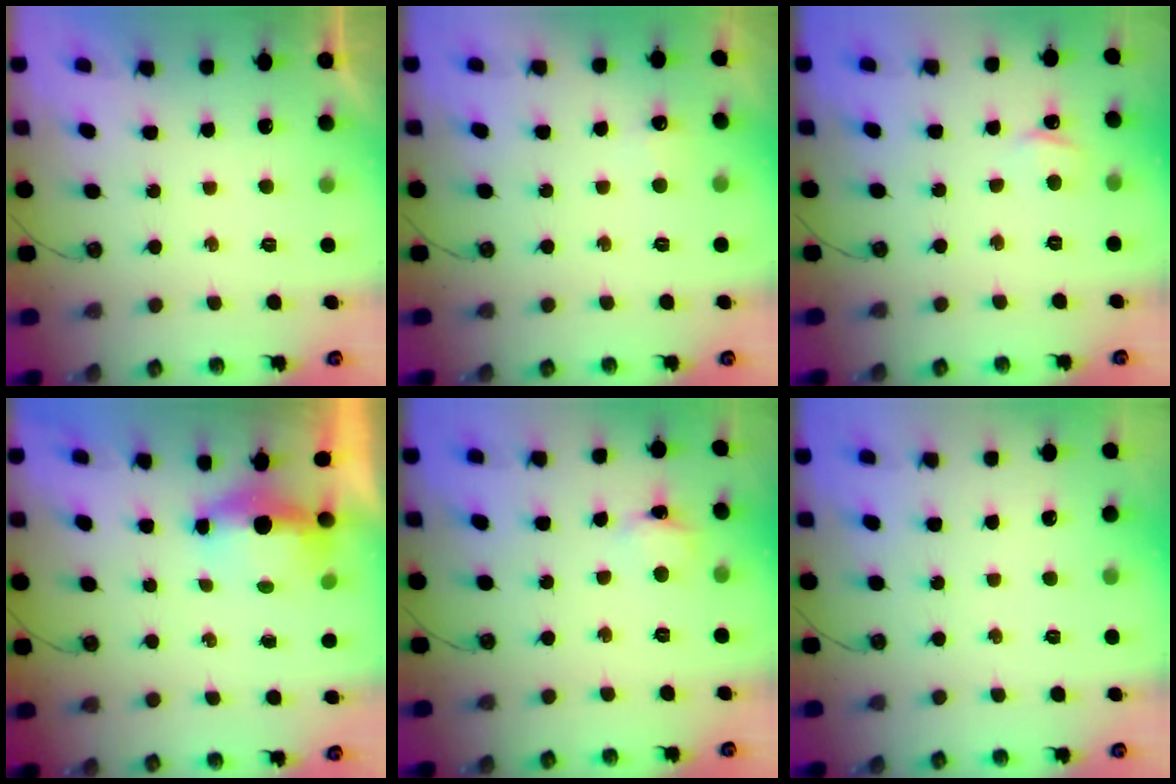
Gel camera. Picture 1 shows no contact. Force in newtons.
{"total": 4.6, "press": 4.5, "slide": 1.1}
{"total": 1.9, "press": 1.9, "slide": 0.2}
{"total": 13.4, "press": 6.1, "slide": 11.9}
{"total": 2.9, "press": 2.9, "slide": 0.2}
{"total": 0.0}